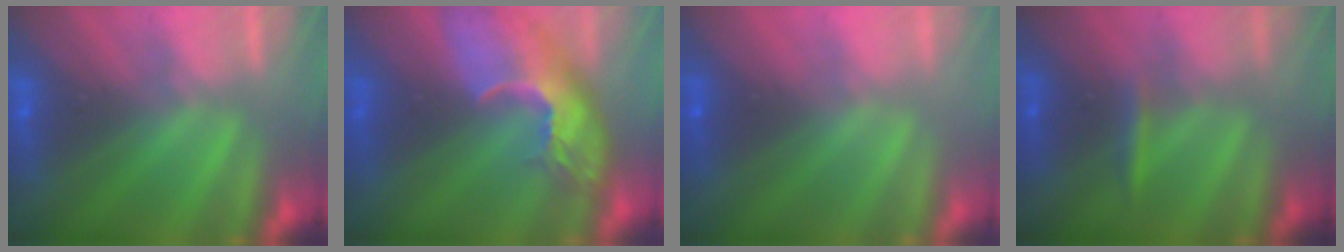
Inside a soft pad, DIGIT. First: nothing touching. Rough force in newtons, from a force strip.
{"total": 9.3}
{"total": 2.9}
{"total": 2.4}